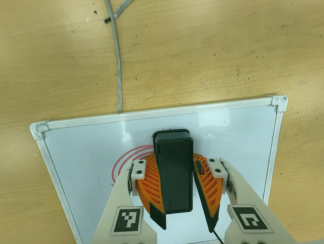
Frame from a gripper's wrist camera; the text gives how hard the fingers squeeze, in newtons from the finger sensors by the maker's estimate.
{"total": 15.1, "left": 16.3, "right": 14.0}